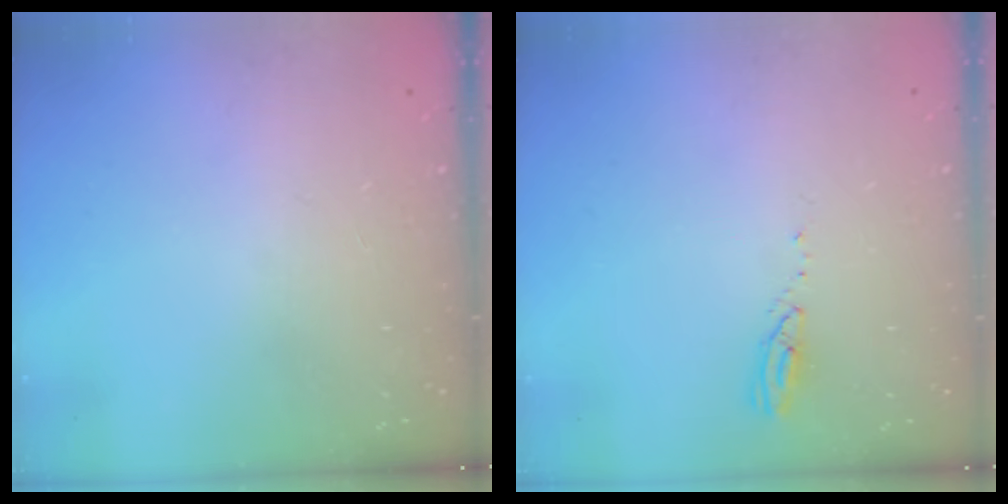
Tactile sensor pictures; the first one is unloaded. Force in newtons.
{"total": 3.1, "press": 3.1, "slide": 0.3}